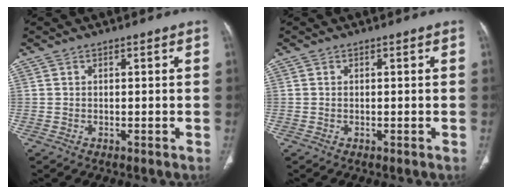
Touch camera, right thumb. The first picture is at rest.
{"total": 0.0}